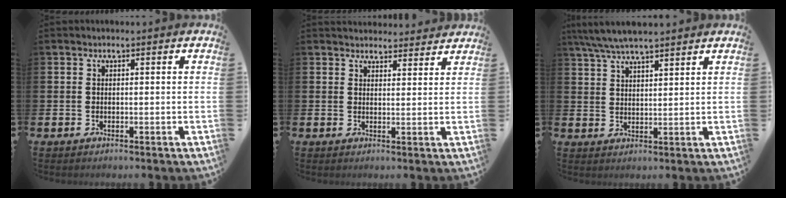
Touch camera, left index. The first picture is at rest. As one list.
[{"total": 3.2, "force": [3.1, 0.9, -0.1], "torque": [0.006, -0.016, 0.055]}, {"total": 5.7, "force": [5.3, 0.7, 2.1], "torque": [-0.052, -0.016, 0.096]}]